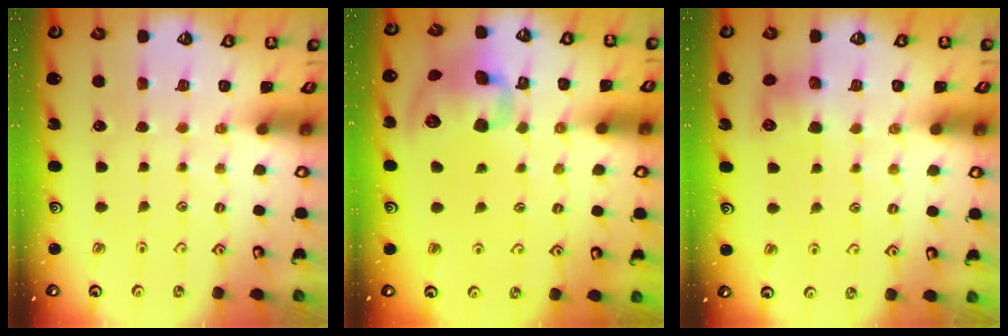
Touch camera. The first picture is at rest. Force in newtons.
{"total": 15.1, "press": 14.9, "slide": 2.3}
{"total": 7.6, "press": 7.5, "slide": 0.3}